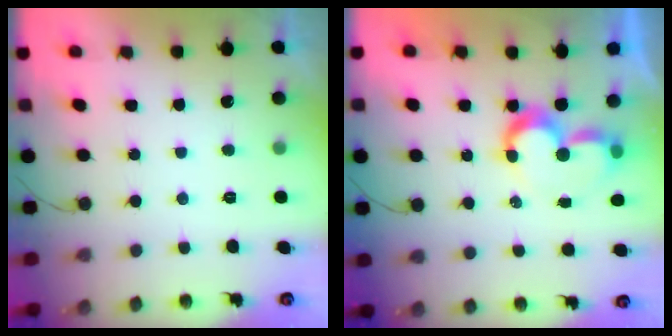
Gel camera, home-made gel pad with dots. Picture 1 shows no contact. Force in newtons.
{"total": 9.0, "press": 9.0, "slide": 0.3}